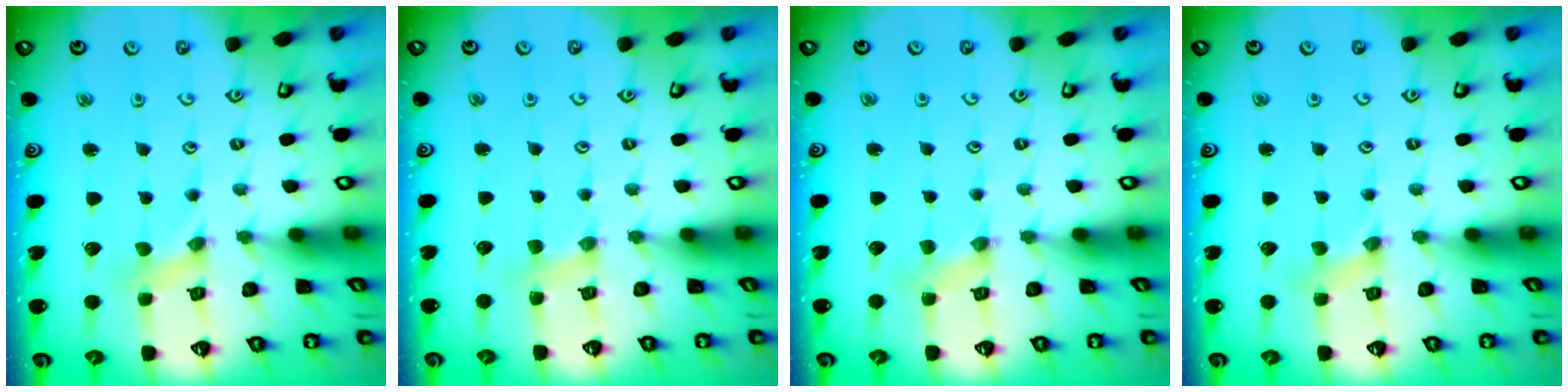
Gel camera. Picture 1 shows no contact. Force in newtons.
{"total": 2.4, "press": 2.4, "slide": 0.5}
{"total": 2.4, "press": 2.4, "slide": 0.3}
{"total": 0.0}